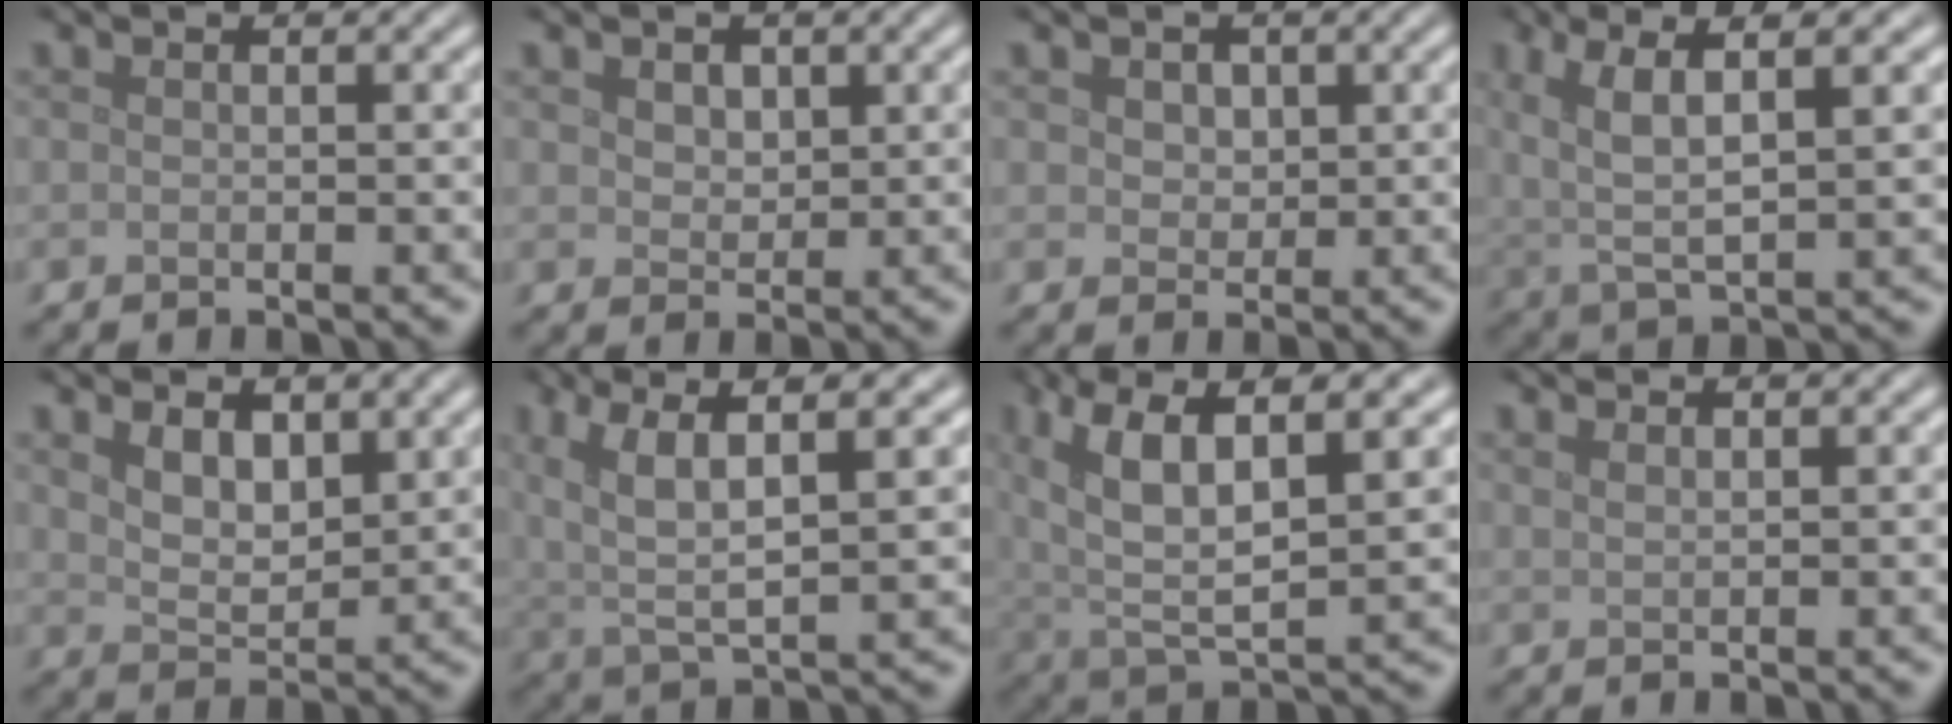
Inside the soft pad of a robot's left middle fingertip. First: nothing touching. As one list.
[{"total": 1.9, "force": [0.9, 1.3, 1.0], "torque": [-0.022, -0.001, 0.016]}, {"total": 2.3, "force": [1.0, 1.8, 1.1], "torque": [-0.024, 0.002, 0.015]}, {"total": 6.5, "force": [2.7, 1.9, 5.7], "torque": [-0.120, 0.006, 0.053]}, {"total": 3.3, "force": [1.8, 1.7, 2.1], "torque": [-0.047, -0.006, 0.035]}, {"total": 7.3, "force": [3.2, 2.2, 6.1], "torque": [-0.131, 0.007, 0.062]}, {"total": 9.4, "force": [3.9, 3.7, 7.7], "torque": [-0.170, 0.008, 0.072]}, {"total": 1.0, "force": [0.8, 0.2, 0.5], "torque": [-0.006, -0.001, 0.012]}]